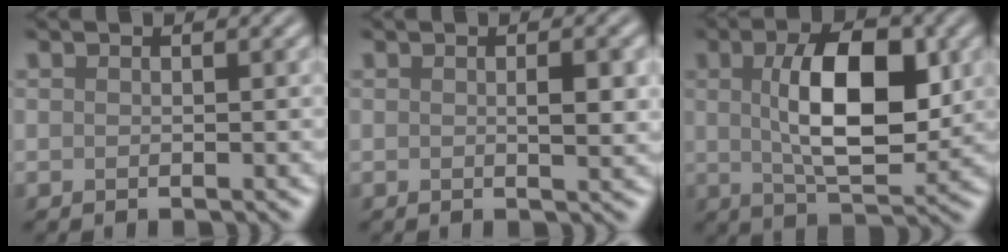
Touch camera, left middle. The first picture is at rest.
{"total": 1.9, "force": [0.2, 0.4, 1.8], "torque": [-0.025, -0.001, 0.003]}
{"total": 8.6, "force": [1.3, 3.8, 7.7], "torque": [-0.128, 0.001, 0.023]}